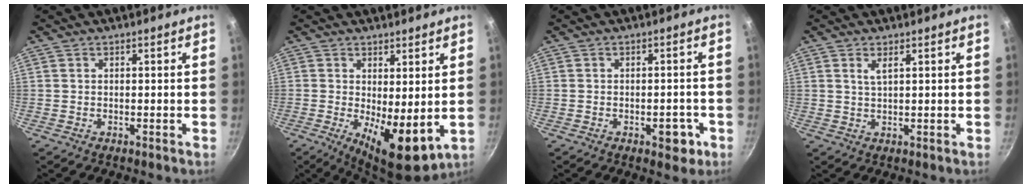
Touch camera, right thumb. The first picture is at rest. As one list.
[{"total": 9.5, "force": [-0.2, 3.6, 8.8], "torque": [-0.117, -0.018, 0.006]}, {"total": 4.6, "force": [-2.0, 2.5, 3.3], "torque": [-0.017, 0.016, -0.020]}, {"total": 2.2, "force": [1.0, 0.8, 1.8], "torque": [-0.034, -0.002, 0.021]}]